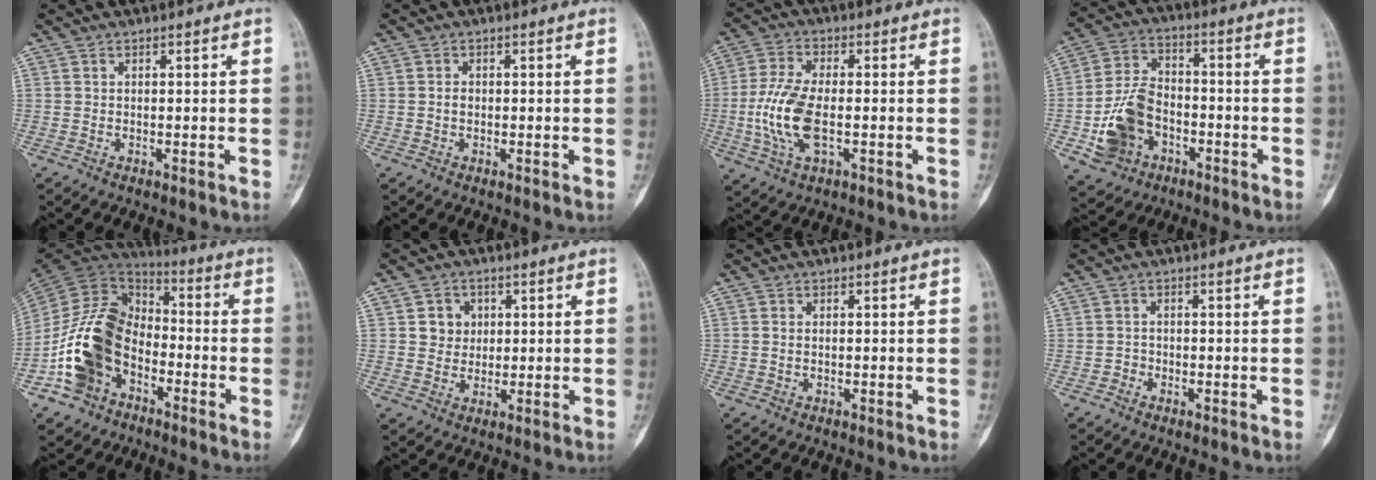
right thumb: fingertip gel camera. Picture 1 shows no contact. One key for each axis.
{"total": 1.1, "fx": -0.1, "fy": 0.9, "fz": 0.7, "tx": -0.007, "ty": 0.003, "tz": -0.003}
{"total": 11.1, "fx": -1.8, "fy": 5.0, "fz": 9.7, "tx": -0.219, "ty": 0.005, "tz": -0.035}
{"total": 12.5, "fx": -4.1, "fy": 9.3, "fz": 7.3, "tx": -0.127, "ty": 0.031, "tz": -0.074}
{"total": 17.8, "fx": -6.0, "fy": 12.6, "fz": 11.1, "tx": -0.196, "ty": 0.057, "tz": -0.120}
{"total": 4.7, "fx": 1.2, "fy": 4.2, "fz": 1.6, "tx": -0.001, "ty": 0.000, "tz": 0.018}
{"total": 0.6, "fx": 0.0, "fy": 0.4, "fz": 0.5, "tx": -0.013, "ty": 0.000, "tz": 0.001}
{"total": 0.9, "fx": -0.6, "fy": 0.7, "fz": 0.1, "tx": 0.002, "ty": 0.004, "tz": -0.018}